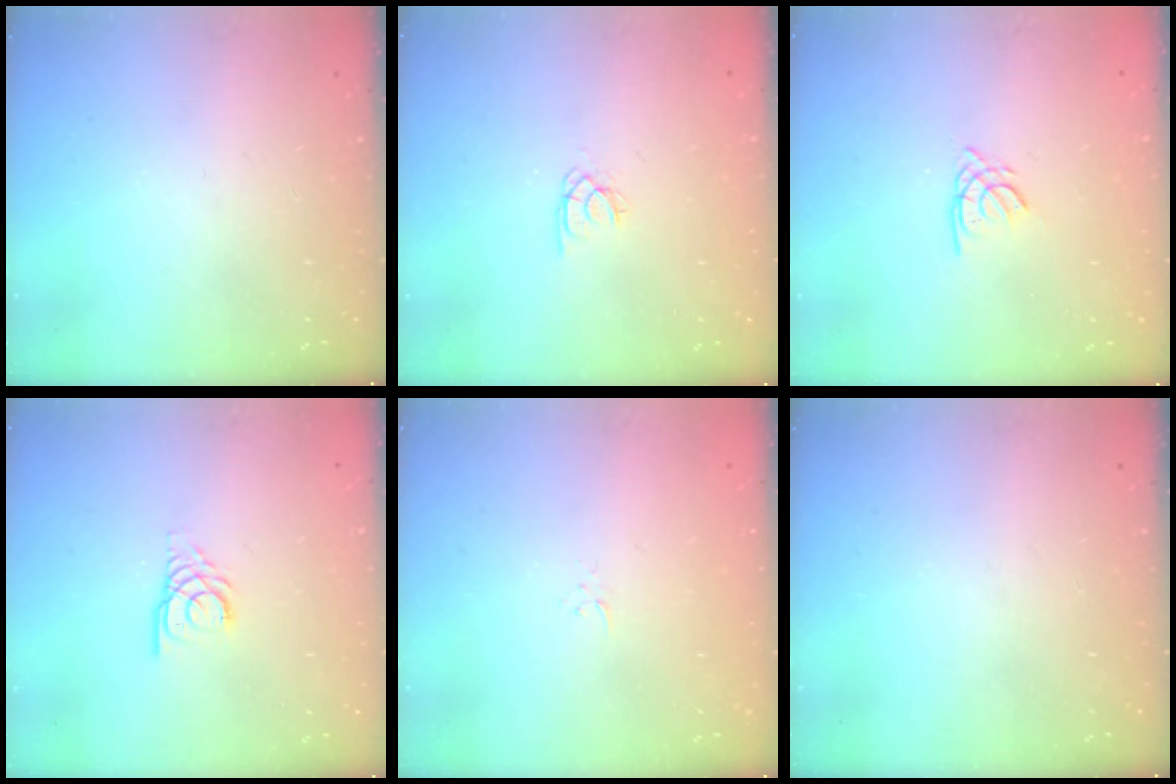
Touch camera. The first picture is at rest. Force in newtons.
{"total": 1.7, "press": 1.6, "slide": 0.4}
{"total": 2.4, "press": 2.4, "slide": 0.1}
{"total": 4.1, "press": 4.1, "slide": 0.2}
{"total": 2.3, "press": 2.3, "slide": 0.3}
{"total": 0.0}